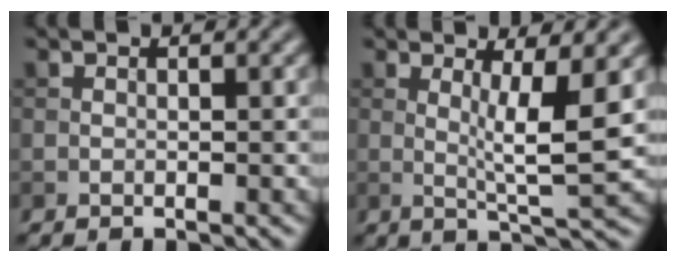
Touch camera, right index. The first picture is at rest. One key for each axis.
{"total": 4.6, "fx": 0.8, "fy": 0.6, "fz": 4.4, "tx": -0.077, "ty": -0.010, "tz": 0.016}